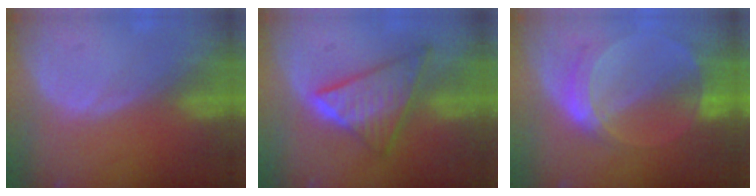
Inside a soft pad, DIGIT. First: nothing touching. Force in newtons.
{"total": 8.8, "press": 8.7, "slide": 0.6}
{"total": 6.1, "press": 5.7, "slide": 2.2}